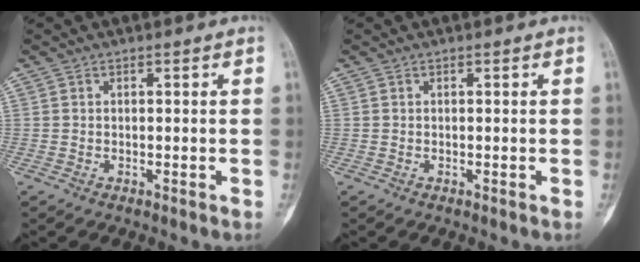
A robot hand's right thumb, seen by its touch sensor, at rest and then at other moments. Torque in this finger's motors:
{"motor_torque": [0.00, 0.00, 0.03, -0.02, 0.00]}